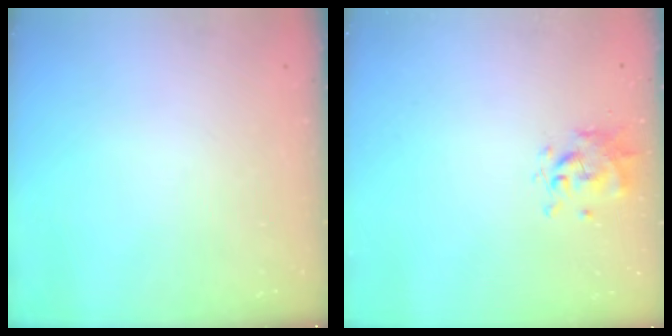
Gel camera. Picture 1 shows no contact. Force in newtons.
{"total": 0.9, "press": 0.9, "slide": 0.2}